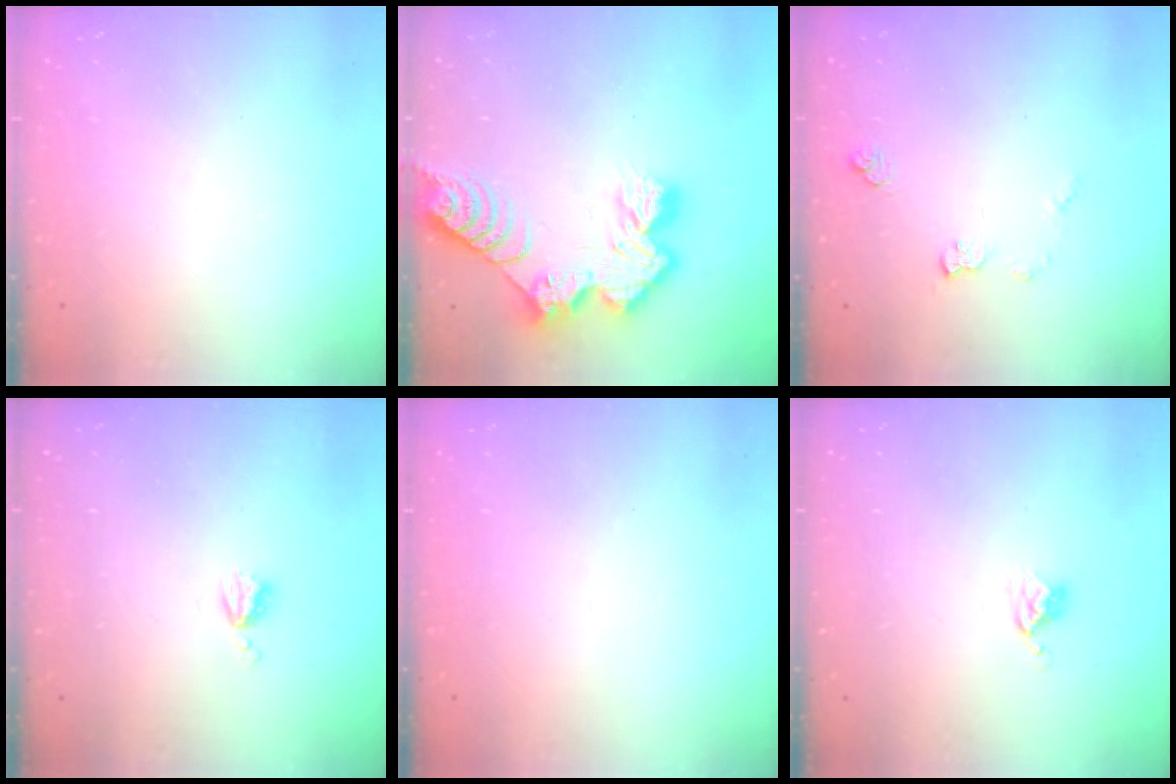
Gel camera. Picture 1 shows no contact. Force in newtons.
{"total": 12.9, "press": 12.9, "slide": 1.0}
{"total": 7.9, "press": 7.9, "slide": 0.6}
{"total": 4.5, "press": 4.4, "slide": 0.7}
{"total": 0.0}
{"total": 4.1, "press": 4.1, "slide": 0.1}